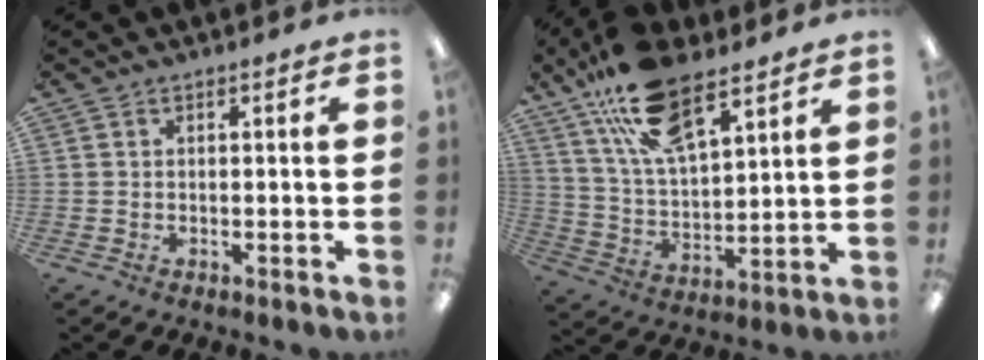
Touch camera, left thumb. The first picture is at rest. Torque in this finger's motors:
{"motor_torque": [0.68, 0.17, 1.72, -1.05, 0.49]}